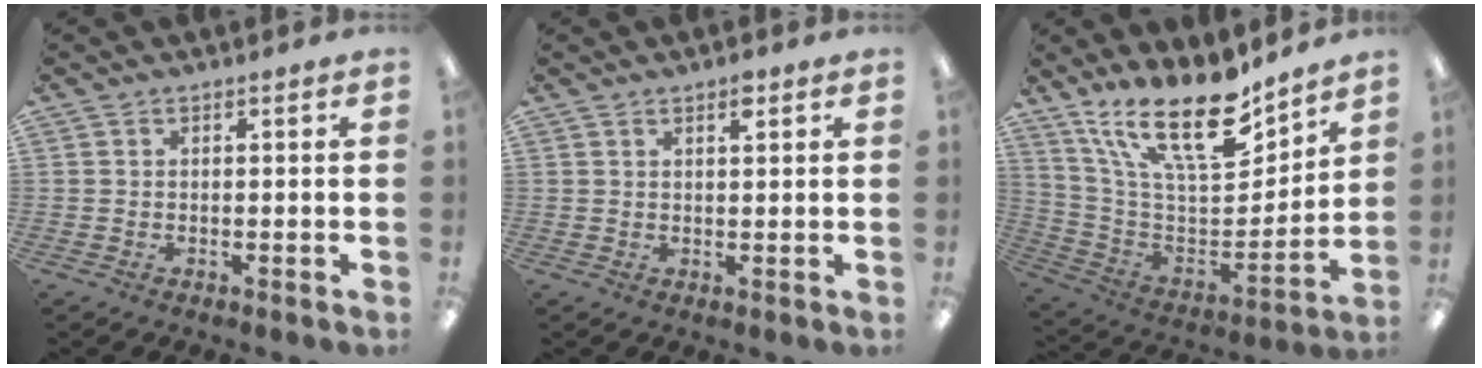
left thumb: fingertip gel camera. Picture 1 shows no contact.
{"total": 2.8, "force": [1.9, 1.0, 1.7], "torque": [-0.021, -0.005, 0.031]}
{"total": 21.6, "force": [15.8, 7.3, 12.8], "torque": [-0.231, -0.109, 0.278]}